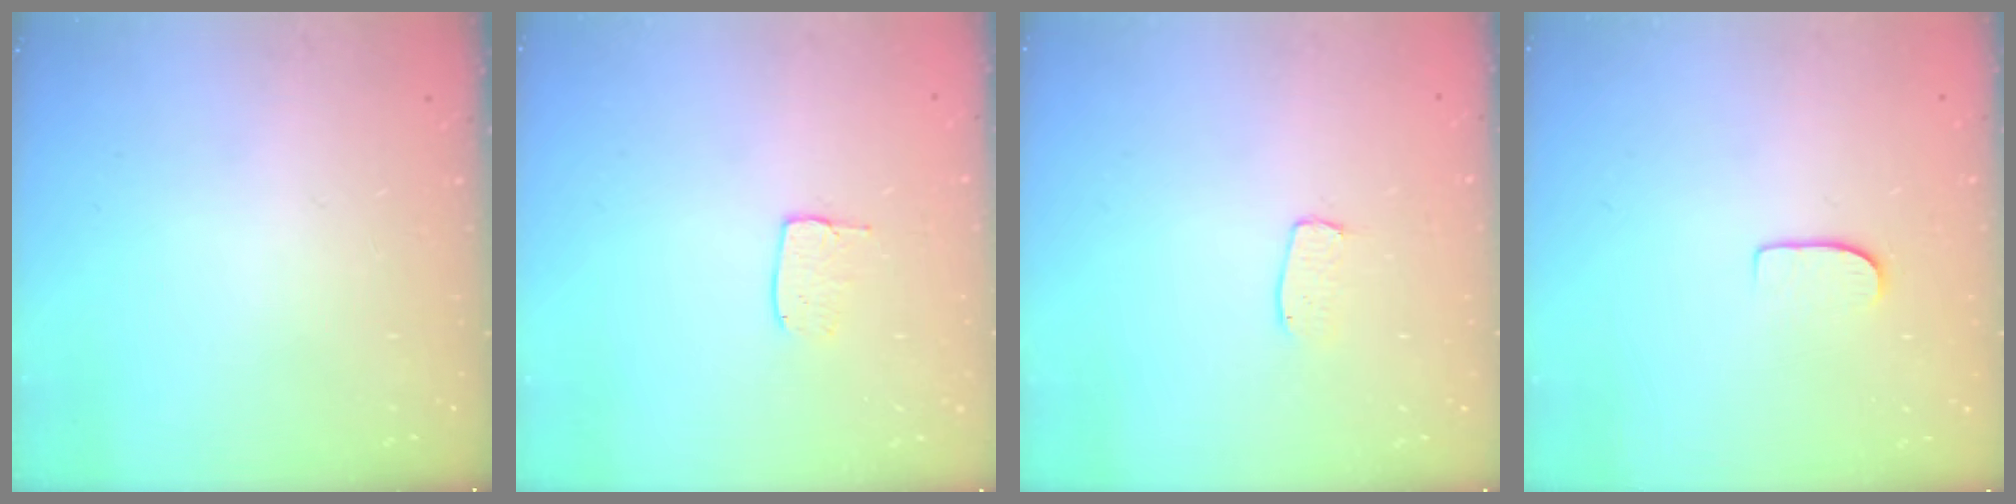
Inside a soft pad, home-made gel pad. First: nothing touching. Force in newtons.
{"total": 5.5, "press": 5.5, "slide": 0.3}
{"total": 4.5, "press": 4.5, "slide": 0.2}
{"total": 5.5, "press": 5.5, "slide": 0.5}